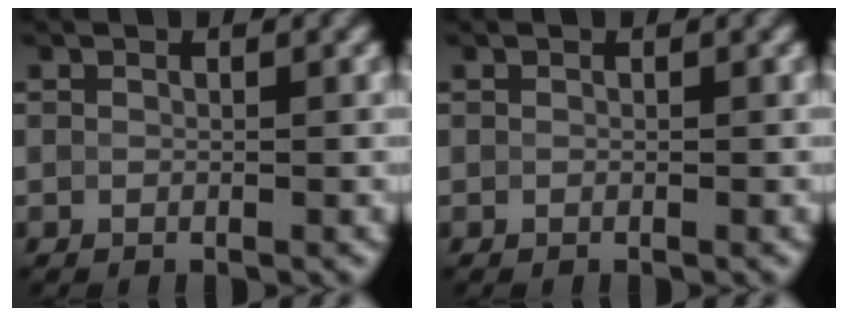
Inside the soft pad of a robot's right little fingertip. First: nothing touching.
{"total": 0.0}